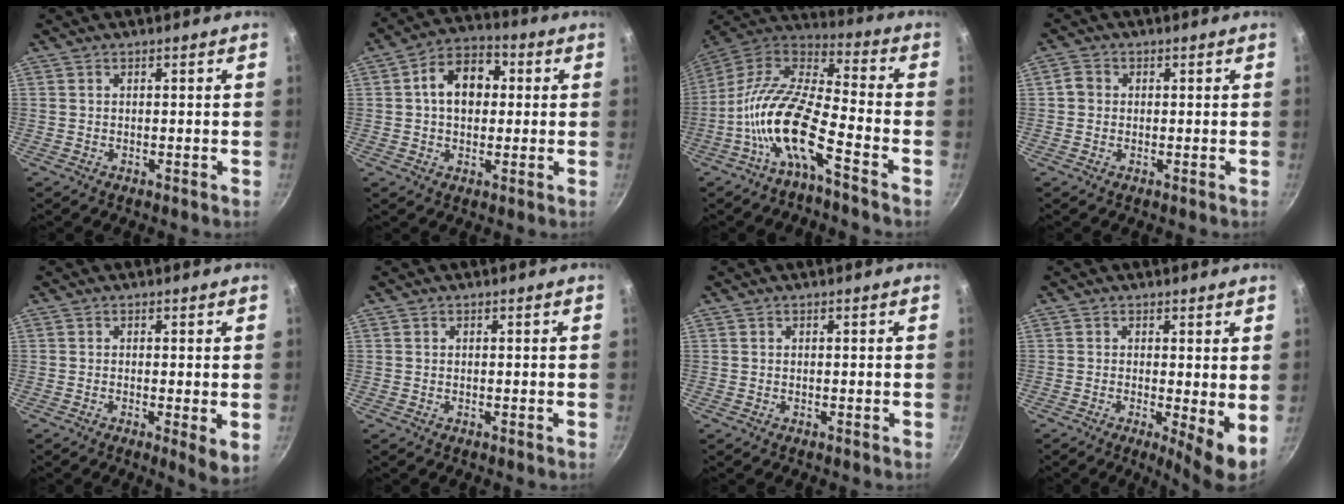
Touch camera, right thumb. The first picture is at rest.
{"total": 11.2, "force": [1.5, 7.9, 7.7], "torque": [-0.081, 0.024, 0.008]}
{"total": 15.3, "force": [-6.9, 4.7, 12.9], "torque": [-0.248, 0.065, -0.149]}
{"total": 1.4, "force": [0.0, 1.3, 0.2], "torque": [0.003, 0.003, -0.003]}
{"total": 3.1, "force": [-0.4, 0.1, 3.1], "torque": [-0.044, -0.018, -0.005]}
{"total": 0.0}
{"total": 0.0}
{"total": 4.9, "force": [-0.1, 0.5, 4.9], "torque": [-0.068, -0.018, 0.001]}